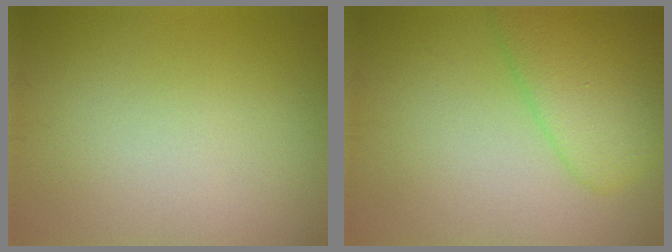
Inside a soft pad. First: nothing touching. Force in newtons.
{"total": 5.3, "press": 5.3, "slide": 0.1}